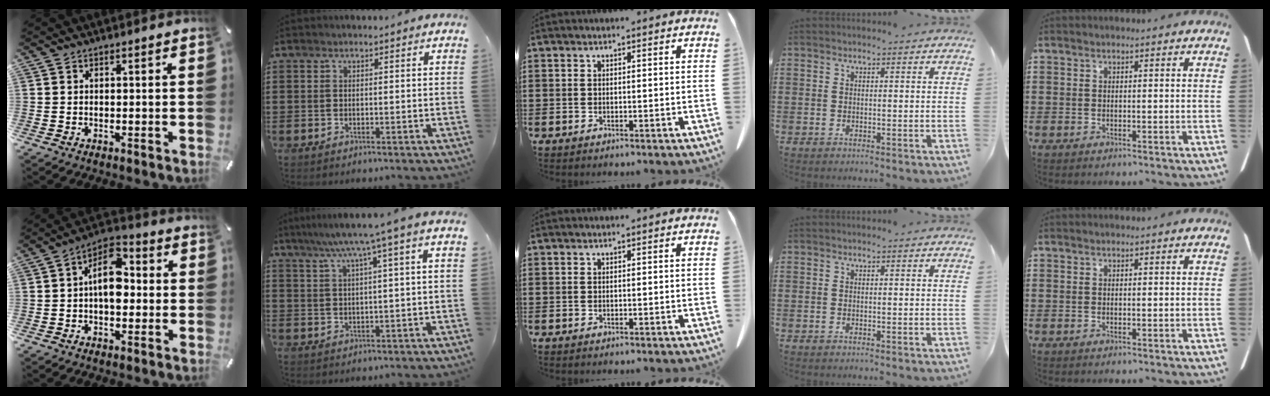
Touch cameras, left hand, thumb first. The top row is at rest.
{"thumb": {"total": 9.7, "force": [-0.2, 6.2, 7.5], "torque": [-0.117, 0.006, -0.004]}, "index": {"total": 5.5, "force": [2.5, -0.6, 4.8], "torque": [-0.101, -0.005, 0.037]}}